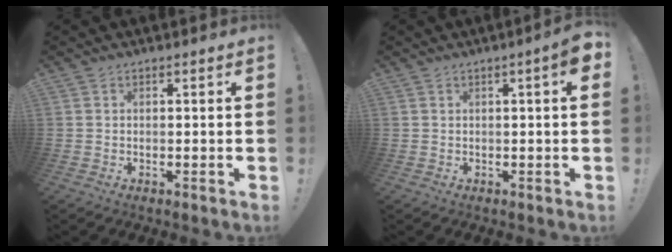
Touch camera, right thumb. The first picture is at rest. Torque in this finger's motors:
{"motor_torque": [0.03, -0.01, -0.11, 0.05, -0.02]}